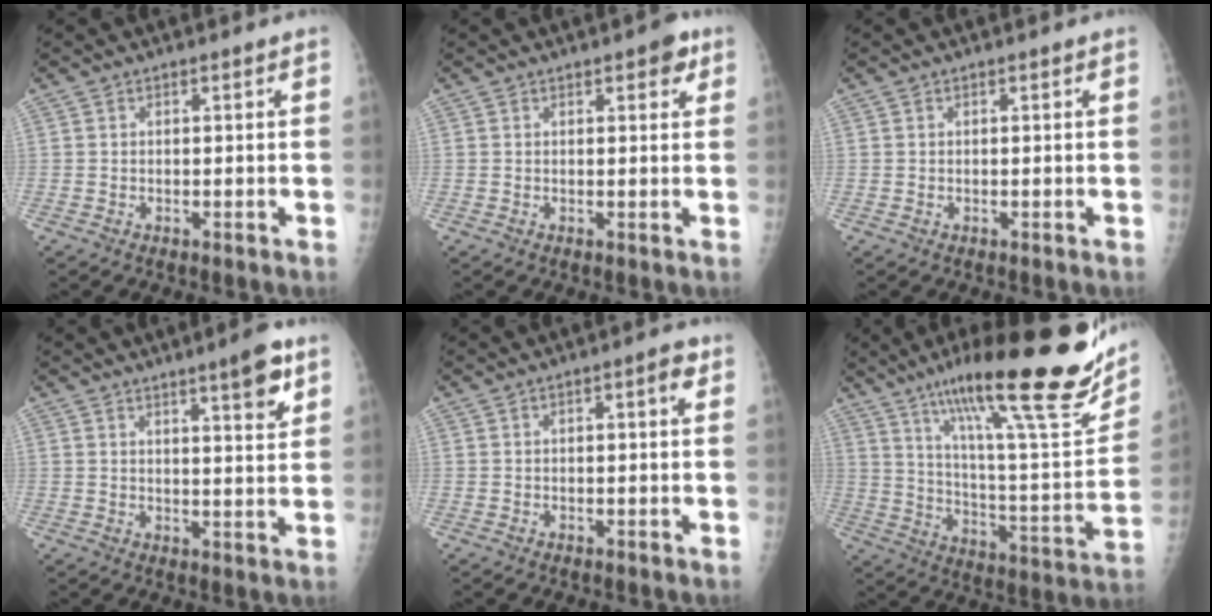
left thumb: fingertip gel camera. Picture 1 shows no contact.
{"total": 3.2, "force": [1.7, 1.4, 2.4], "torque": [-0.015, -0.002, 0.015]}
{"total": 0.0}
{"total": 7.2, "force": [4.3, 1.2, 5.6], "torque": [-0.074, -0.025, 0.060]}
{"total": 2.8, "force": [0.8, 0.9, 2.5], "torque": [-0.036, 0.007, 0.009]}
{"total": 30.4, "force": [19.4, 5.2, 22.8], "torque": [-0.329, -0.061, 0.307]}